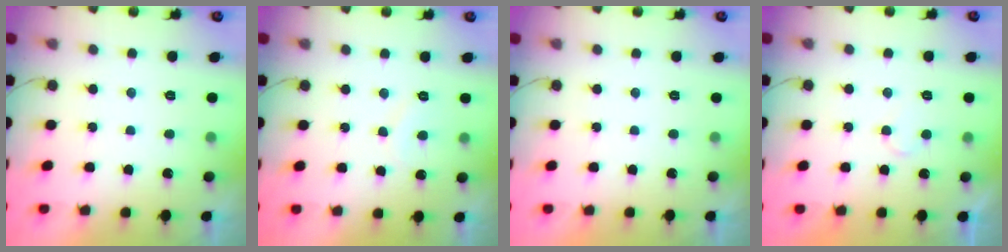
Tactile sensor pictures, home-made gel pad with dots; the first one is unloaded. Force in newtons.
{"total": 5.6, "press": 5.6, "slide": 0.5}
{"total": 1.6, "press": 1.6, "slide": 0.0}
{"total": 5.2, "press": 5.2, "slide": 0.5}